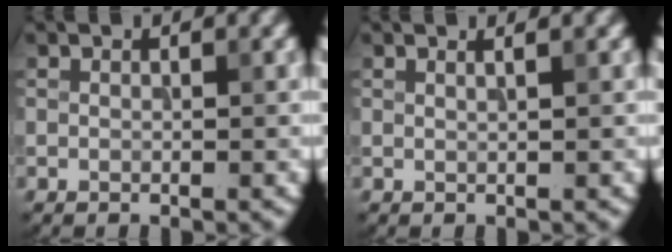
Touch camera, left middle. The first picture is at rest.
{"total": 1.4, "force": [0.9, 0.7, 1.0], "torque": [-0.002, 0.000, -0.002]}